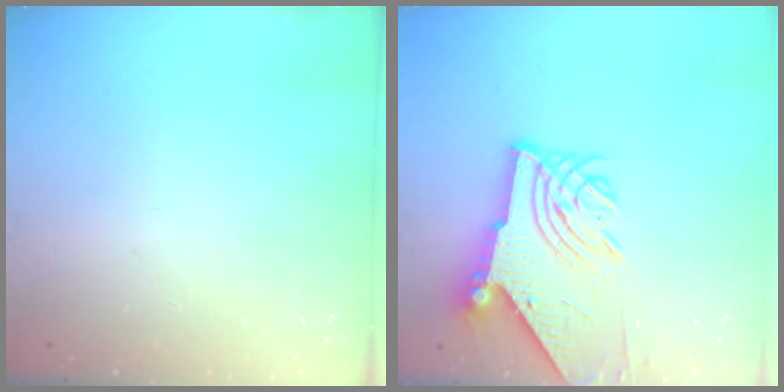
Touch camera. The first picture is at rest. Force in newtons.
{"total": 8.8, "press": 8.7, "slide": 1.1}